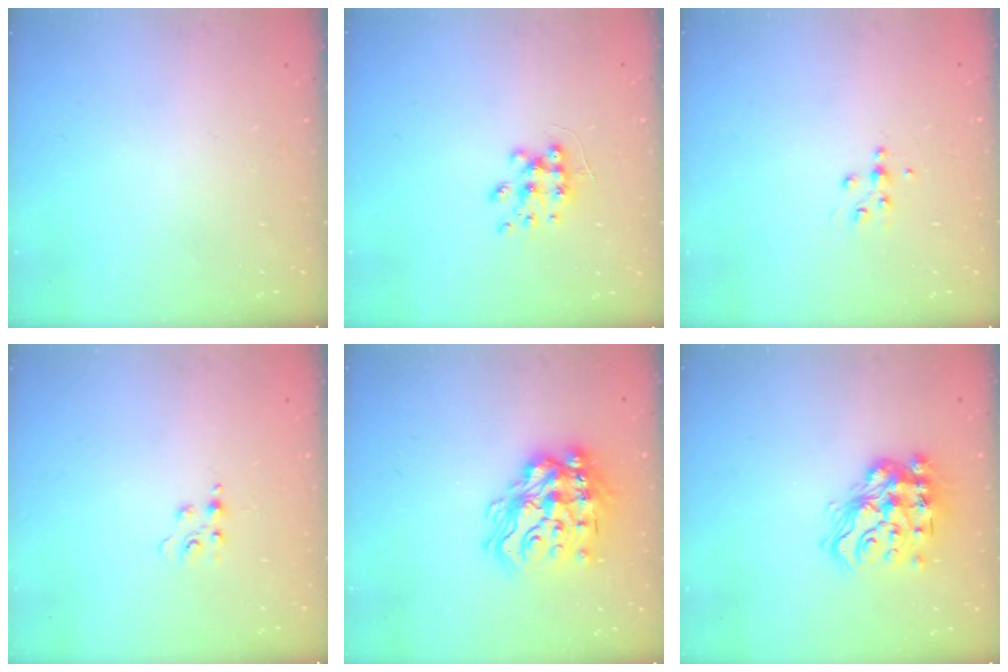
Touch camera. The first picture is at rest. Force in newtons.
{"total": 7.6, "press": 7.5, "slide": 0.8}
{"total": 4.7, "press": 4.6, "slide": 0.5}
{"total": 4.9, "press": 4.9, "slide": 0.5}
{"total": 19.5, "press": 19.4, "slide": 2.7}
{"total": 16.2, "press": 16.2, "slide": 1.3}